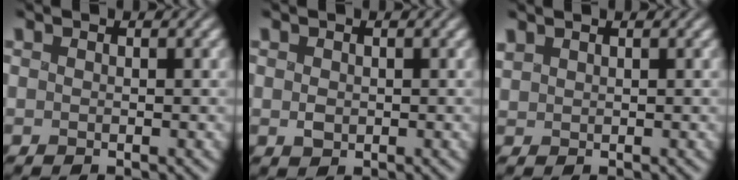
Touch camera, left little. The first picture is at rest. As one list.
[{"total": 0.9, "force": [0.0, 0.8, 0.4], "torque": [-0.007, -0.002, 0.002]}, {"total": 0.9, "force": [0.8, 0.3, 0.2], "torque": [-0.002, 0.007, 0.021]}]